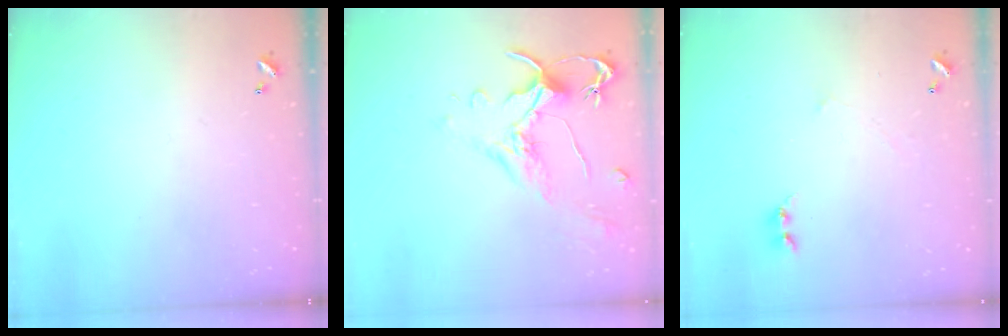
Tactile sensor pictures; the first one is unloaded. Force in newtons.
{"total": 1.8, "press": 1.2, "slide": 1.3}
{"total": 1.7, "press": 1.6, "slide": 0.4}